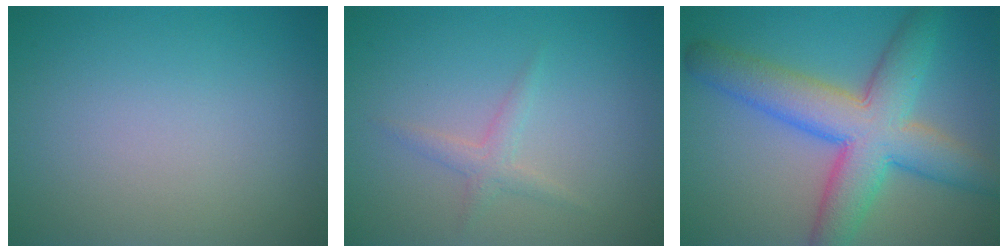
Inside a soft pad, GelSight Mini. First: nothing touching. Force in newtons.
{"total": 1.5, "press": 1.5, "slide": 0.0}
{"total": 8.8, "press": 8.8, "slide": 0.2}